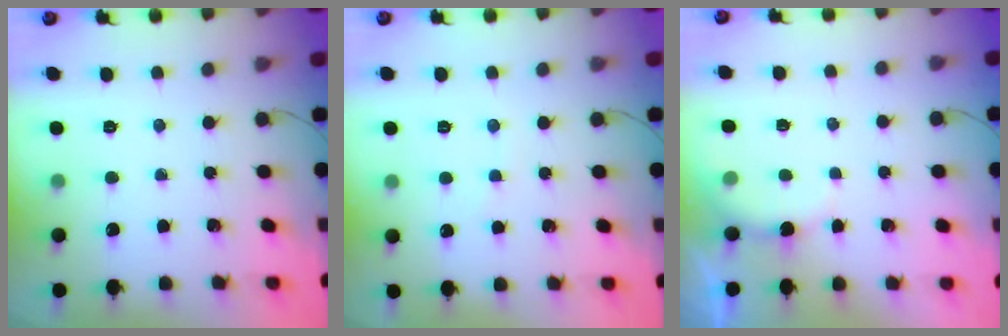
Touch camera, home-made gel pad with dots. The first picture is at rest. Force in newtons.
{"total": 2.3, "press": 2.1, "slide": 0.7}
{"total": 2.3, "press": 2.2, "slide": 0.6}